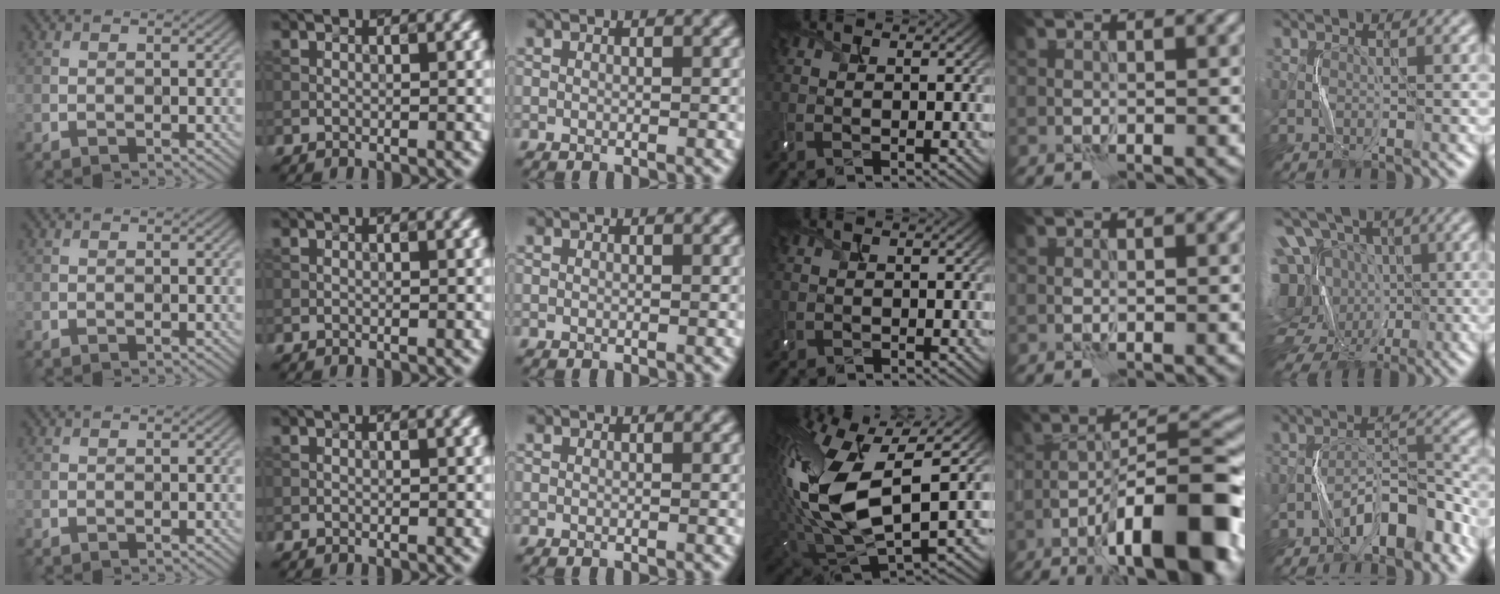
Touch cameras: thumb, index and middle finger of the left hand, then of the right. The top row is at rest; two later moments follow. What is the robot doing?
{"motion": "shake", "object": "box of matches"}